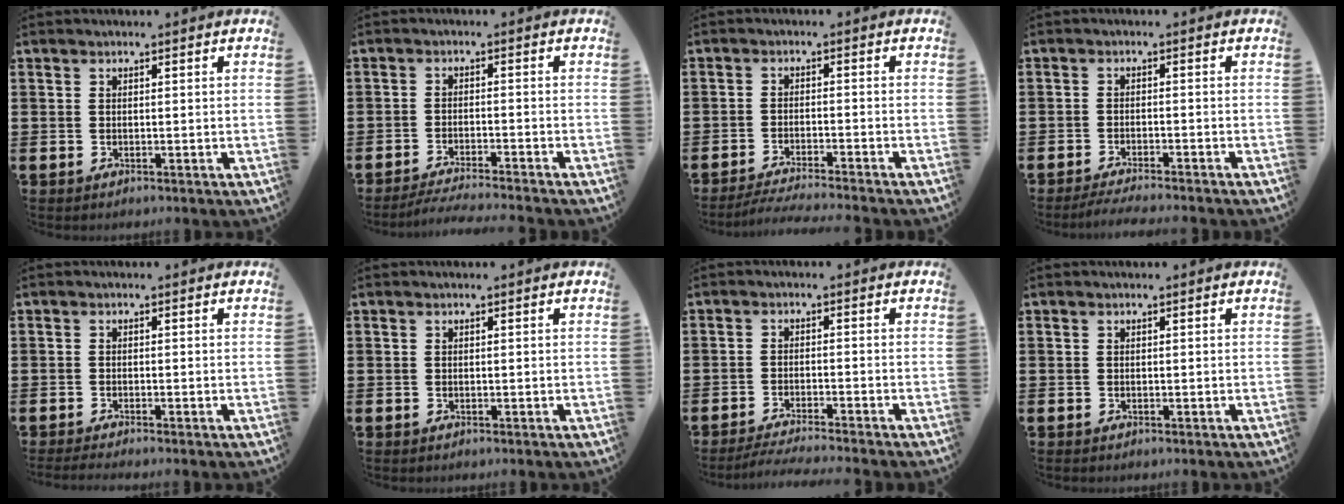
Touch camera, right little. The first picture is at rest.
{"total": 2.7, "force": [-2.5, -0.3, 0.9], "torque": [-0.013, 0.001, -0.049]}
{"total": 2.7, "force": [-2.5, -0.3, 1.0], "torque": [-0.015, 0.001, -0.048]}
{"total": 1.9, "force": [-1.8, -0.2, 0.7], "torque": [-0.010, 0.004, -0.035]}
{"total": 0.8, "force": [-0.6, 0.0, 0.5], "torque": [-0.008, -0.001, -0.013]}
{"total": 0.0}
{"total": 2.4, "force": [-2.2, -0.3, 0.9], "torque": [-0.014, 0.002, -0.042]}
{"total": 0.0}